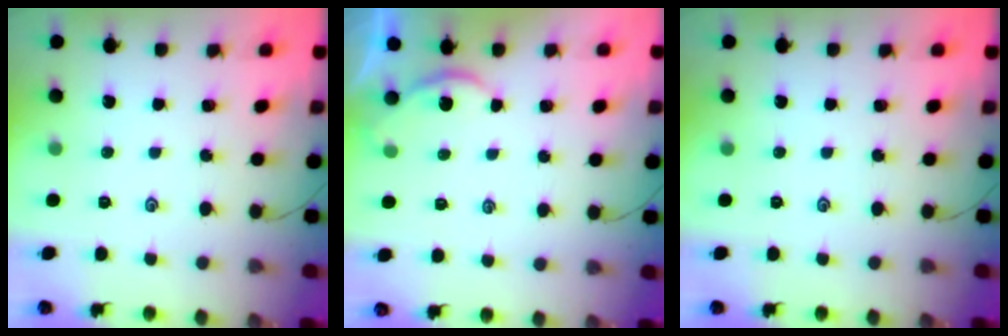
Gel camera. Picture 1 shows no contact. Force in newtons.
{"total": 1.2, "press": 1.1, "slide": 0.1}
{"total": 0.0}